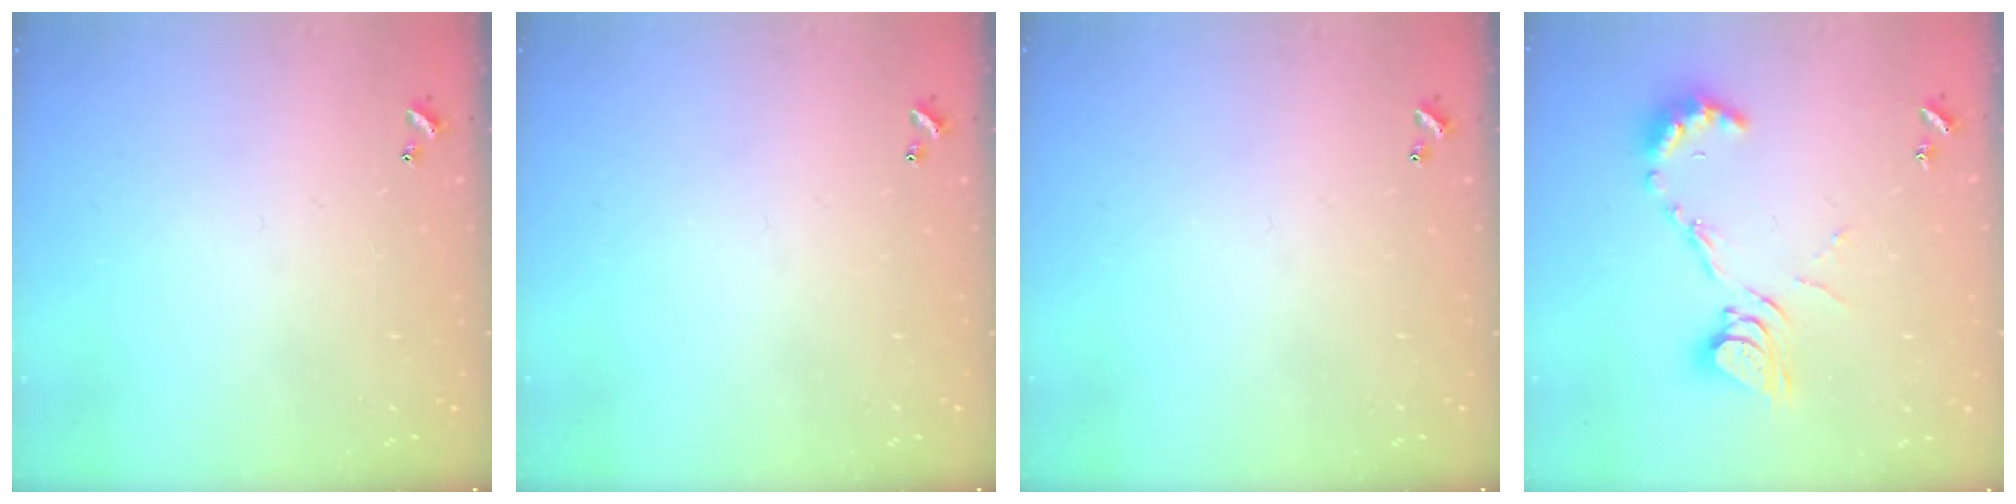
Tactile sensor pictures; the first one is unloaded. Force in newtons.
{"total": 0.0}
{"total": 0.0}
{"total": 11.6, "press": 11.6, "slide": 0.7}